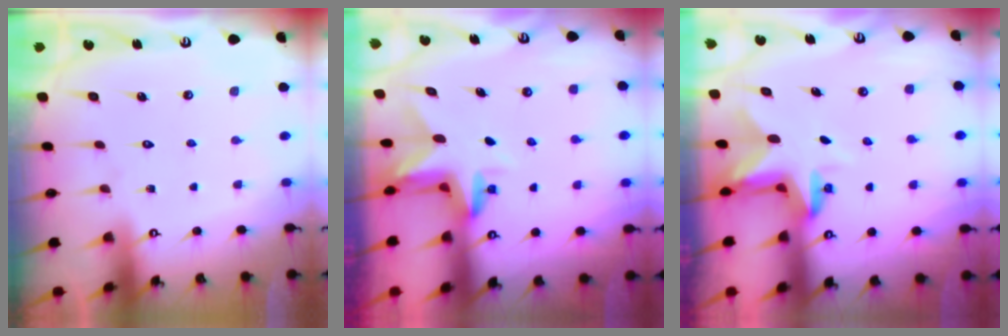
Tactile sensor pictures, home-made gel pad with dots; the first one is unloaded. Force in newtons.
{"total": 3.2, "press": 3.2, "slide": 0.2}
{"total": 3.0, "press": 3.0, "slide": 0.4}